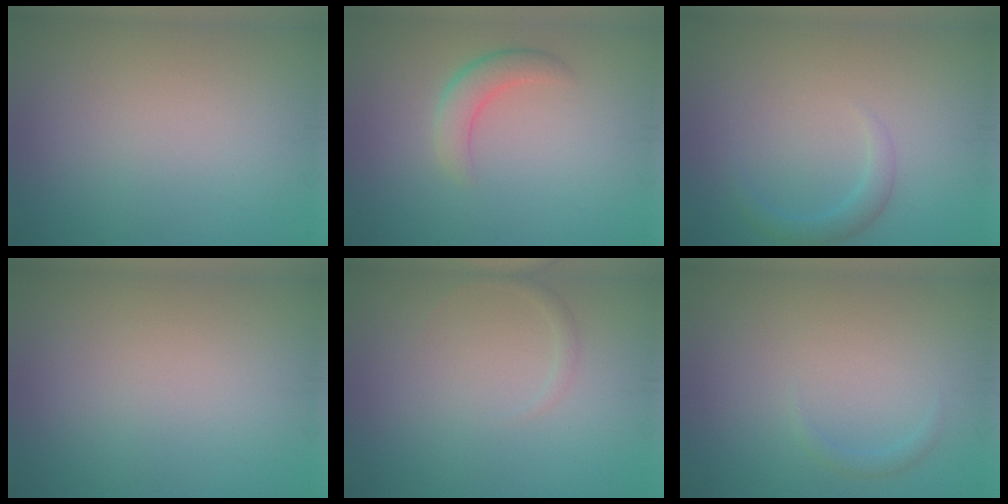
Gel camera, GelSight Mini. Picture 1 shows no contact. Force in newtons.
{"total": 2.5, "press": 2.5, "slide": 0.1}
{"total": 1.6, "press": 1.6, "slide": 0.1}
{"total": 0.0}
{"total": 0.8, "press": 0.8, "slide": 0.0}
{"total": 0.8, "press": 0.8, "slide": 0.1}